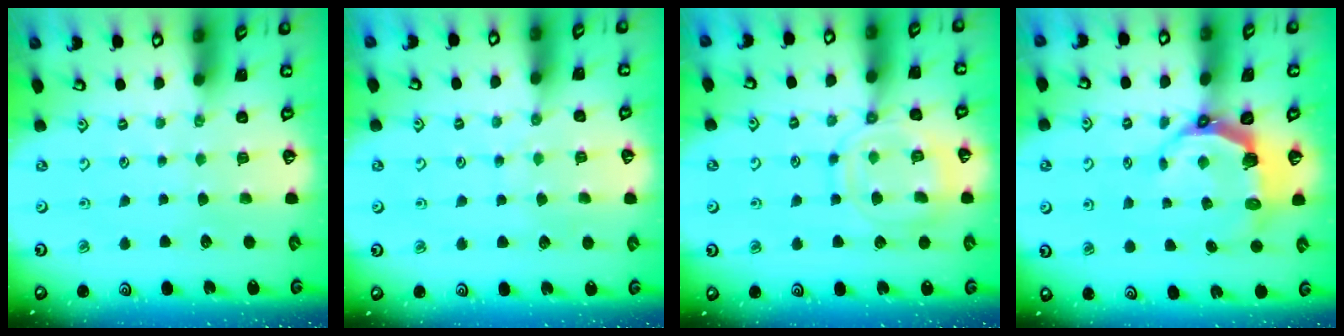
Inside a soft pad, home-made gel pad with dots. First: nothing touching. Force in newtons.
{"total": 4.6, "press": 4.6, "slide": 0.5}
{"total": 13.9, "press": 13.8, "slide": 1.1}
{"total": 8.0, "press": 6.3, "slide": 5.0}